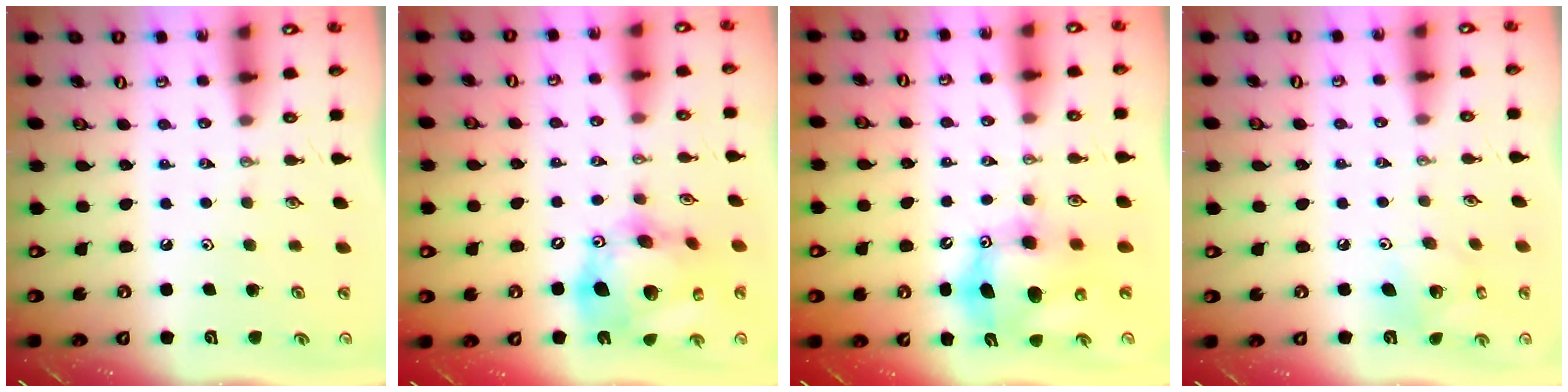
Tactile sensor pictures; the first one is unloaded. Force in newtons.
{"total": 20.6, "press": 20.4, "slide": 2.8}
{"total": 12.0, "press": 11.6, "slide": 2.8}
{"total": 7.1, "press": 7.1, "slide": 0.4}